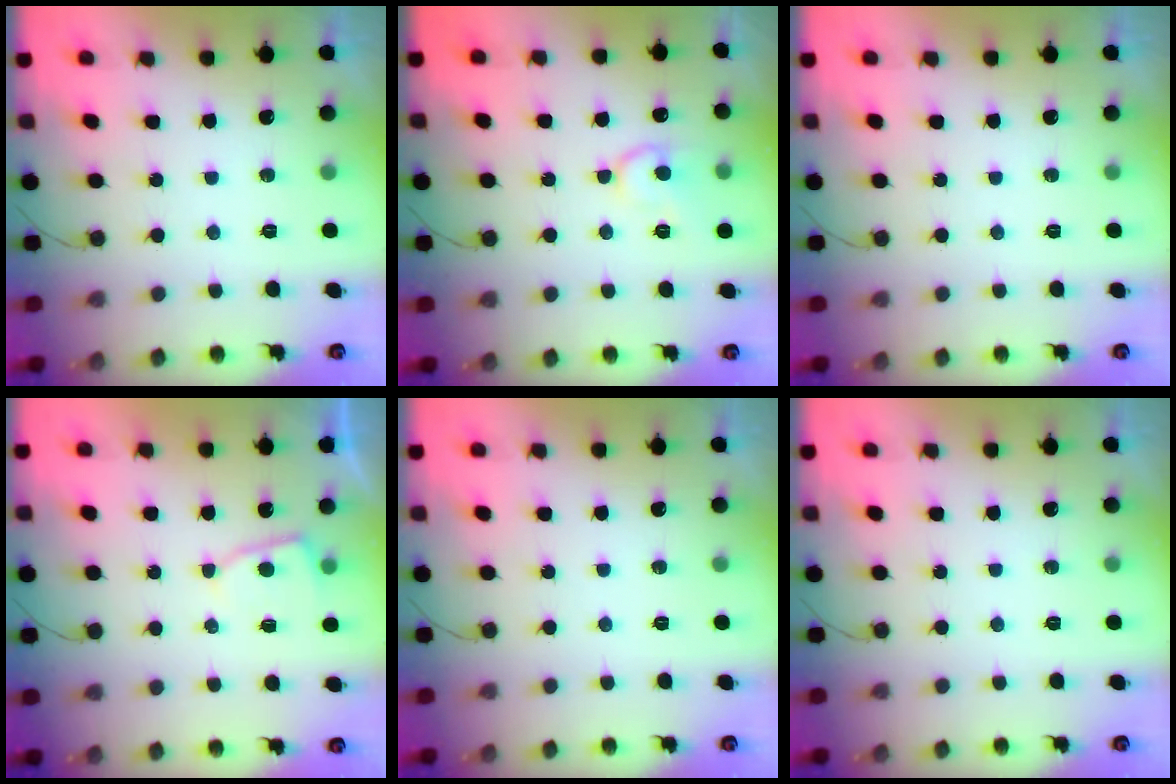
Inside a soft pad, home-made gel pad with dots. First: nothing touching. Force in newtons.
{"total": 9.7, "press": 9.7, "slide": 1.0}
{"total": 0.0}
{"total": 3.8, "press": 3.8, "slide": 0.4}
{"total": 0.0}
{"total": 0.0}